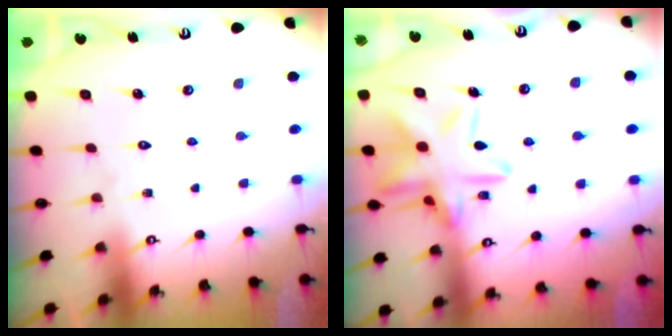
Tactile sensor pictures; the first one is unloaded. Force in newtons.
{"total": 16.2, "press": 16.1, "slide": 1.3}